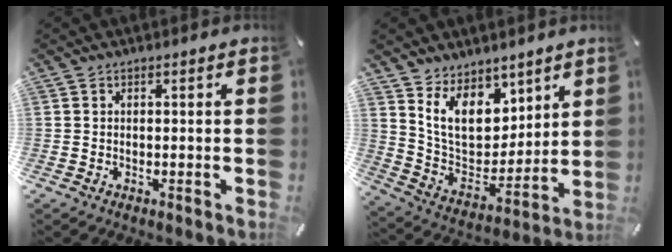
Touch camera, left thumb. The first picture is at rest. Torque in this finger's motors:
{"motor_torque": [0.87, 0.03, 1.38, -1.39, 0.22]}